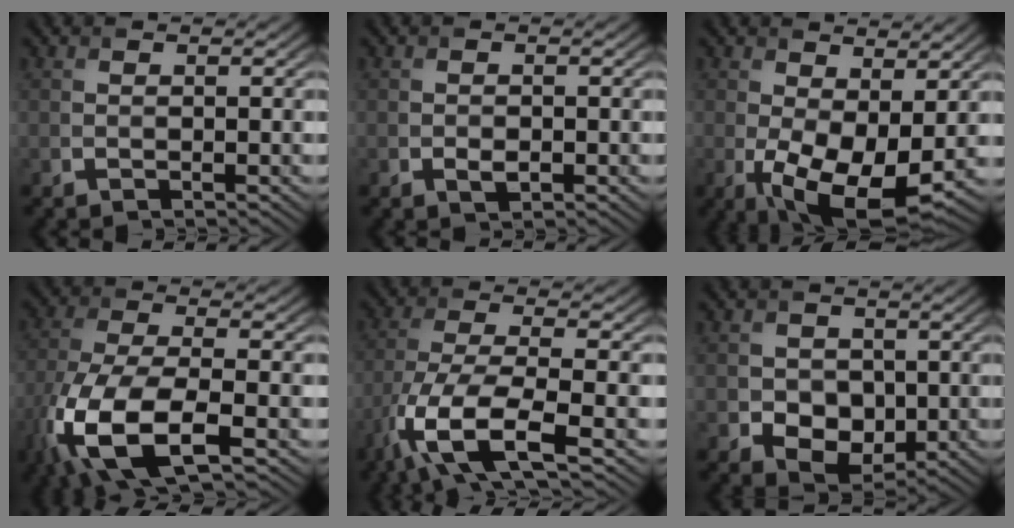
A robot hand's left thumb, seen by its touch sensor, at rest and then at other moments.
{"total": 1.4, "force": [-0.6, 0.9, 1.0], "torque": [-0.017, -0.003, -0.012]}
{"total": 9.3, "force": [-0.7, 4.9, 7.9], "torque": [-0.153, -0.026, -0.002]}
{"total": 13.5, "force": [-6.4, 5.2, 10.7], "torque": [-0.255, -0.031, -0.130]}
{"total": 10.7, "force": [-5.5, 3.2, 8.5], "torque": [-0.184, -0.016, -0.117]}
{"total": 5.4, "force": [-0.7, 4.6, 2.8], "torque": [-0.055, -0.009, -0.022]}